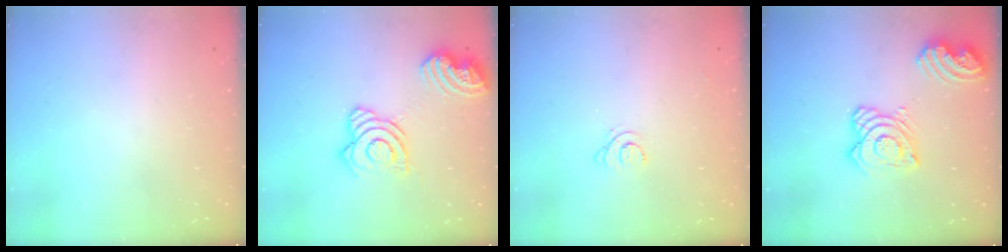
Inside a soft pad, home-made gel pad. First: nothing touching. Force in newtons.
{"total": 17.0, "press": 16.9, "slide": 2.1}
{"total": 4.1, "press": 4.1, "slide": 0.4}
{"total": 15.7, "press": 15.6, "slide": 1.6}